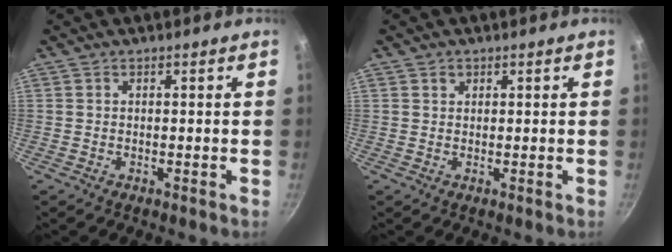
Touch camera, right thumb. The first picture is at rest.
{"total": 1.1, "force": [0.6, 0.9, 0.3], "torque": [-0.001, 0.003, 0.008]}